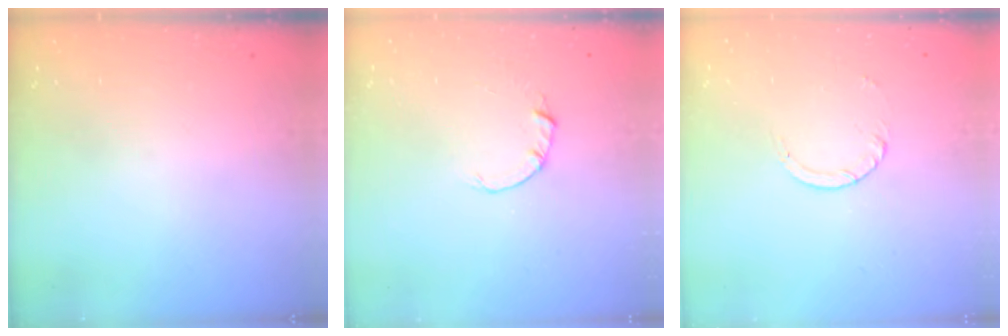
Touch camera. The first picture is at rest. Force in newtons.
{"total": 2.0, "press": 2.0, "slide": 0.3}
{"total": 2.5, "press": 2.4, "slide": 0.2}